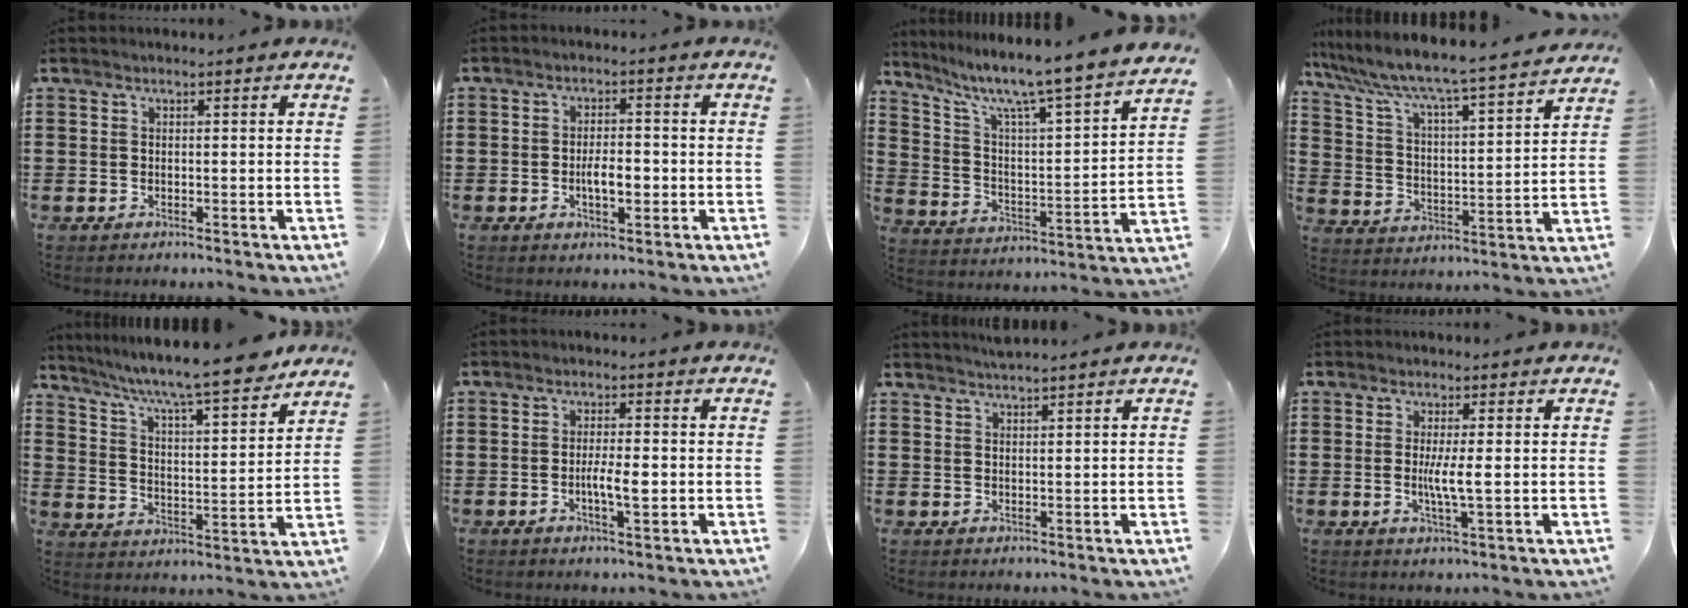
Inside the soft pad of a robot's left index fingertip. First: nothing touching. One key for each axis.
{"total": 4.1, "fx": -0.8, "fy": 1.7, "fz": 3.6, "tx": -0.058, "ty": 0.001, "tz": -0.019}
{"total": 7.1, "fx": 6.2, "fy": -0.5, "fz": 3.5, "tx": -0.097, "ty": -0.059, "tz": 0.093}
{"total": 5.8, "fx": 5.4, "fy": -0.2, "fz": 2.1, "tx": -0.069, "ty": -0.051, "tz": 0.080}
{"total": 8.5, "fx": 7.4, "fy": 0.1, "fz": 4.2, "tx": -0.101, "ty": -0.048, "tz": 0.118}
{"total": 3.9, "fx": -0.7, "fy": 0.8, "fz": 3.7, "tx": -0.072, "ty": -0.002, "tz": -0.016}
{"total": 1.5, "fx": 1.4, "fy": -0.3, "fz": 0.3, "tx": -0.007, "ty": 0.000, "tz": 0.028}
{"total": 3.9, "fx": -0.1, "fy": 0.3, "fz": 3.9, "tx": -0.077, "ty": -0.008, "tz": -0.005}